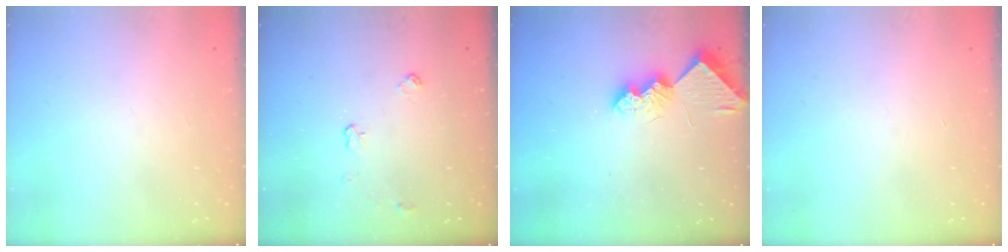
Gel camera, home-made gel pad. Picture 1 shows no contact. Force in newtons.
{"total": 4.9, "press": 4.9, "slide": 0.6}
{"total": 8.8, "press": 8.8, "slide": 0.1}
{"total": 0.0}